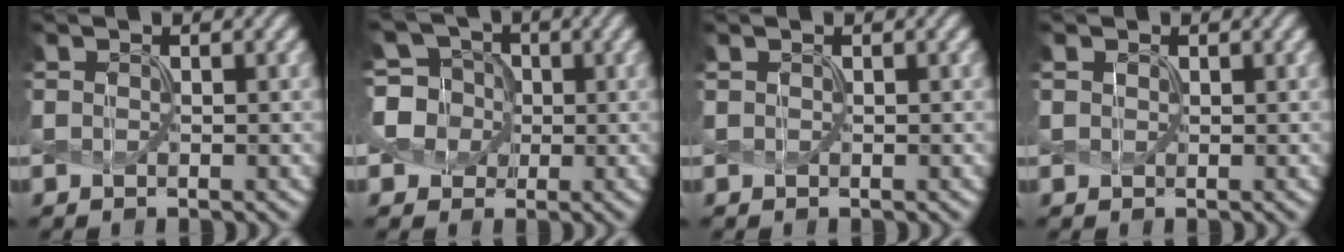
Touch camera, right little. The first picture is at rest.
{"total": 6.4, "force": [0.3, 5.9, 2.6], "torque": [-0.050, 0.032, -0.025]}
{"total": 0.0}
{"total": 0.6, "force": [0.4, 0.4, 0.2], "torque": [-0.006, 0.000, 0.012]}